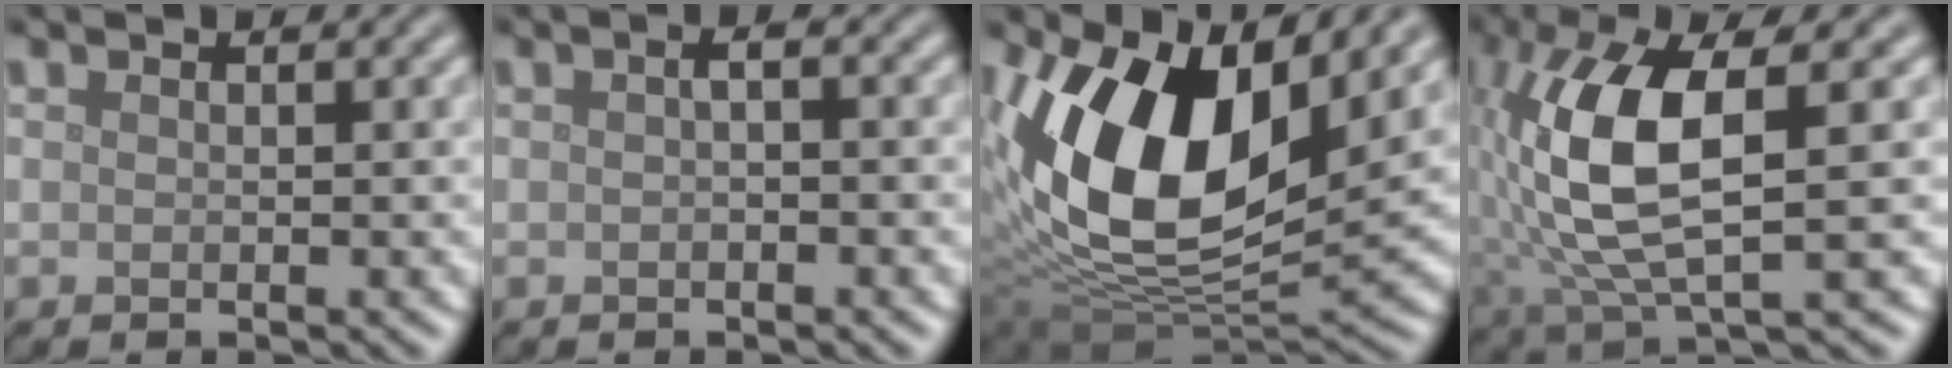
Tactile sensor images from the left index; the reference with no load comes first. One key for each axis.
{"total": 1.1, "fx": 0.1, "fy": 0.3, "fz": 1.0, "tx": -0.020, "ty": 0.000, "tz": -0.001}
{"total": 14.4, "fx": 4.5, "fy": 7.6, "fz": 11.5, "tx": -0.203, "ty": -0.002, "tz": 0.076}
{"total": 9.6, "fx": 1.2, "fy": 3.1, "fz": 9.0, "tx": -0.189, "ty": 0.003, "tz": 0.026}